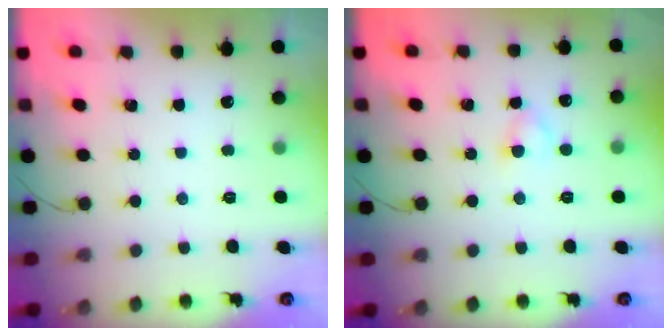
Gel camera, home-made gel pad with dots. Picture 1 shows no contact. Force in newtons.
{"total": 2.9, "press": 2.8, "slide": 0.8}